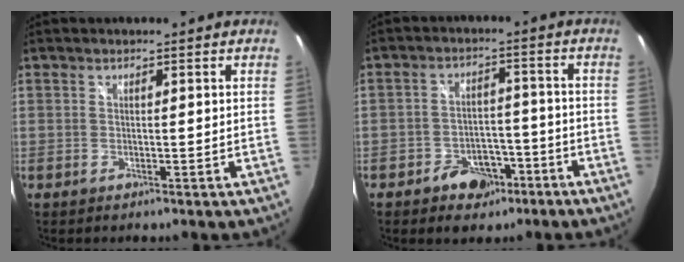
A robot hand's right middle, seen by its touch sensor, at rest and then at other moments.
{"total": 7.2, "force": [-4.7, 4.8, 2.6], "torque": [-0.063, 0.016, -0.060]}